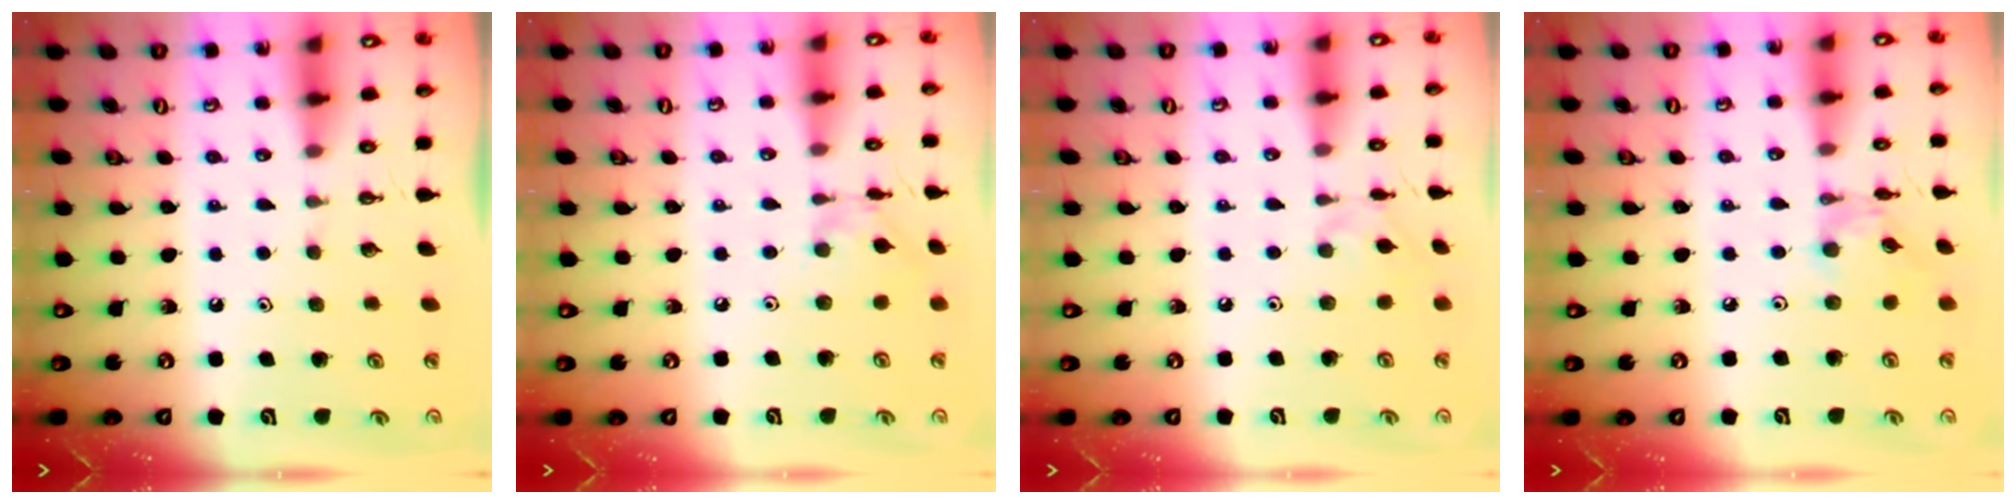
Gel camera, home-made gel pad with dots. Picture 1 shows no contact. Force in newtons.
{"total": 2.7, "press": 2.7, "slide": 0.2}
{"total": 4.5, "press": 4.5, "slide": 0.8}
{"total": 3.1, "press": 3.1, "slide": 0.1}